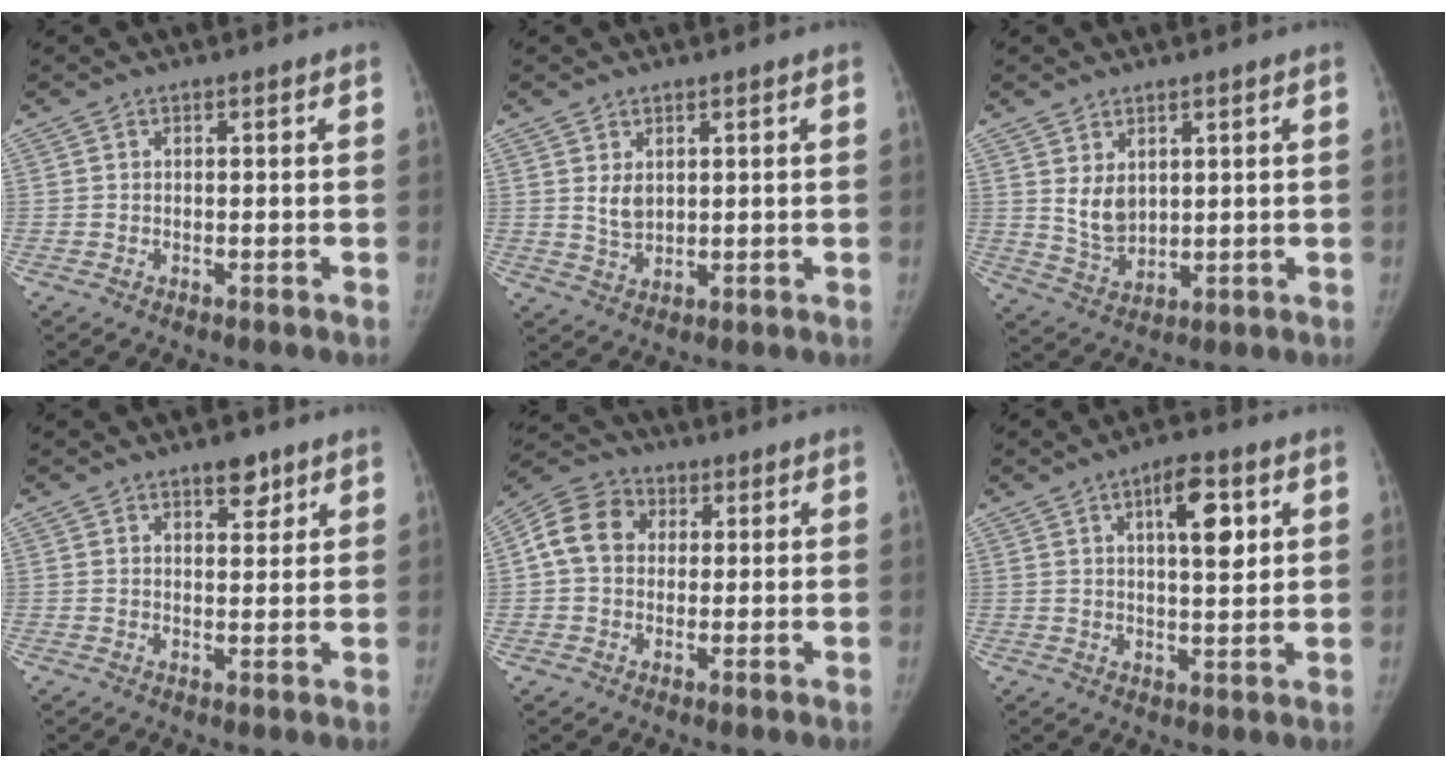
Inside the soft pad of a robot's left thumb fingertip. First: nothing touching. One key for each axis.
{"total": 3.7, "fx": 1.3, "fy": 2.4, "fz": 2.4, "tx": -0.033, "ty": -0.016, "tz": 0.034}
{"total": 6.0, "fx": 2.2, "fy": 4.1, "fz": 3.8, "tx": -0.052, "ty": -0.024, "tz": 0.055}
{"total": 4.4, "fx": 3.0, "fy": 2.2, "fz": 2.5, "tx": -0.013, "ty": -0.017, "tz": 0.043}
{"total": 9.9, "fx": 1.8, "fy": 8.2, "fz": 5.2, "tx": -0.078, "ty": 0.018, "tz": 0.021}
{"total": 8.7, "fx": 3.3, "fy": 3.3, "fz": 7.4, "tx": -0.093, "ty": -0.014, "tz": 0.049}